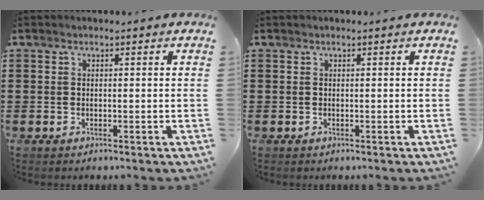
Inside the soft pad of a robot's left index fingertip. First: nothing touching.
{"total": 0.0}